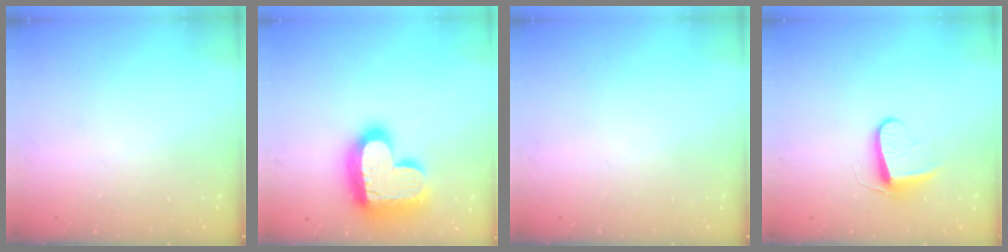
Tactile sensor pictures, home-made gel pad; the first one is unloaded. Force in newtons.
{"total": 23.4, "press": 23.3, "slide": 1.7}
{"total": 0.0}
{"total": 8.5, "press": 8.5, "slide": 0.6}